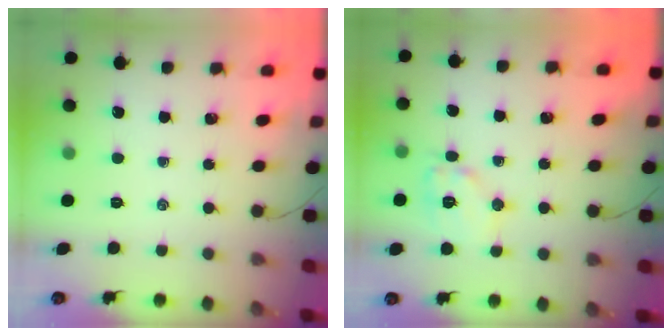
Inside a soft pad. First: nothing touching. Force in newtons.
{"total": 9.4, "press": 9.4, "slide": 0.2}